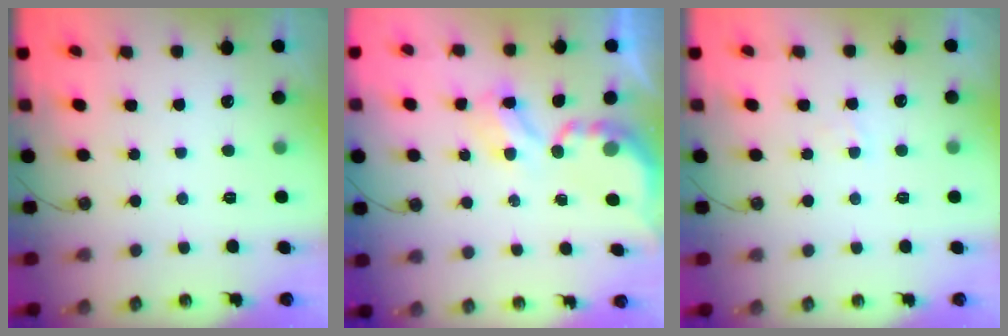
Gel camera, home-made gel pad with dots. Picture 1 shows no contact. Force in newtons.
{"total": 3.8, "press": 3.8, "slide": 0.2}
{"total": 2.7, "press": 2.7, "slide": 0.4}